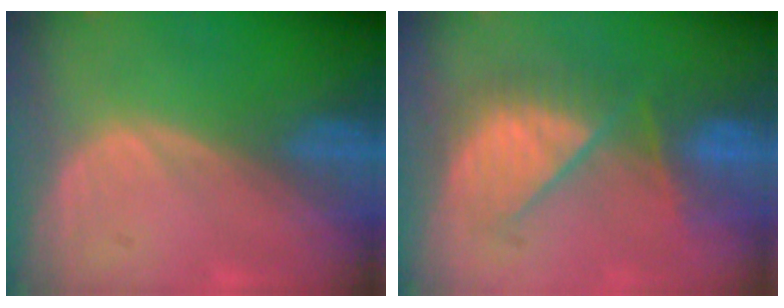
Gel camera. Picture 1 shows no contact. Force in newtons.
{"total": 8.1, "press": 8.1, "slide": 0.0}